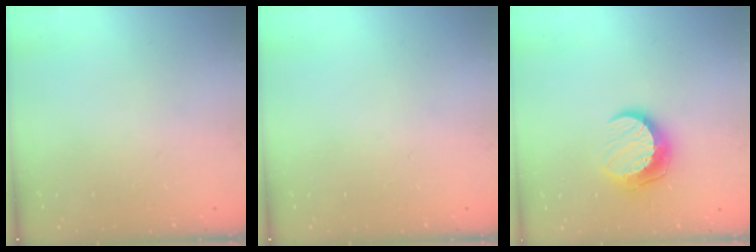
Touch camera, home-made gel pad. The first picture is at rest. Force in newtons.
{"total": 0.0}
{"total": 10.7, "press": 10.7, "slide": 0.7}